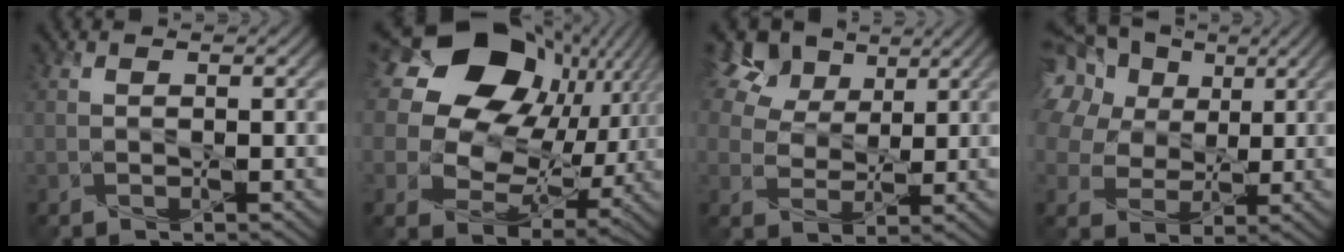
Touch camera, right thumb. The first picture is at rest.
{"total": 19.2, "force": [6.0, 14.2, 11.5], "torque": [-0.263, 0.028, 0.105]}
{"total": 10.4, "force": [6.0, 7.1, 4.6], "torque": [-0.141, 0.026, 0.121]}
{"total": 21.2, "force": [9.6, 15.8, 10.4], "torque": [-0.282, 0.058, 0.162]}